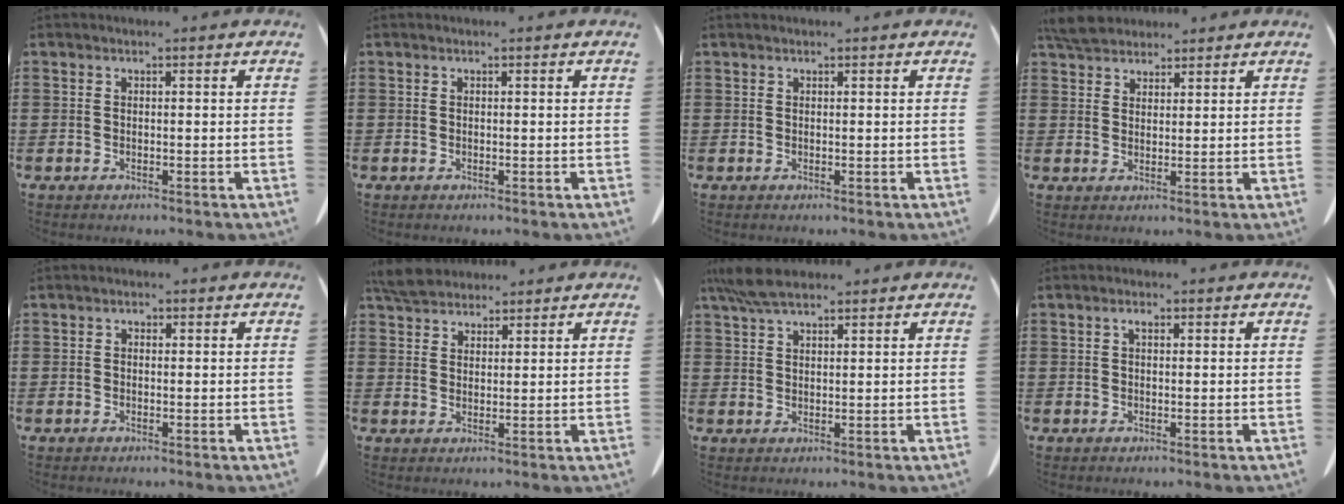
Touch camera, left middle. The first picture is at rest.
{"total": 0.0}
{"total": 0.0}
{"total": 4.5, "force": [4.0, 1.4, 1.4], "torque": [-0.040, -0.001, 0.080]}
{"total": 0.6, "force": [0.1, 0.4, 0.4], "torque": [-0.011, 0.001, 0.002]}
{"total": 4.6, "force": [4.1, 1.5, 1.4], "torque": [-0.040, -0.001, 0.081]}
{"total": 5.8, "force": [4.5, 1.5, 3.4], "torque": [-0.079, -0.003, 0.085]}
{"total": 1.3, "force": [0.5, 0.6, 1.1], "torque": [-0.024, 0.003, 0.009]}